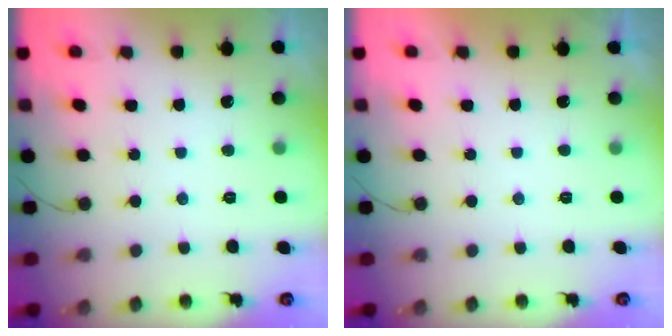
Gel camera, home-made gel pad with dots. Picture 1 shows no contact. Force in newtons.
{"total": 2.3, "press": 2.3, "slide": 0.4}